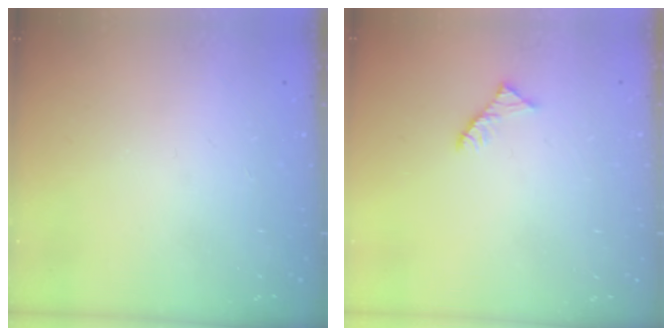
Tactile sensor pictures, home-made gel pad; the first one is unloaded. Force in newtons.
{"total": 3.0, "press": 3.0, "slide": 0.5}